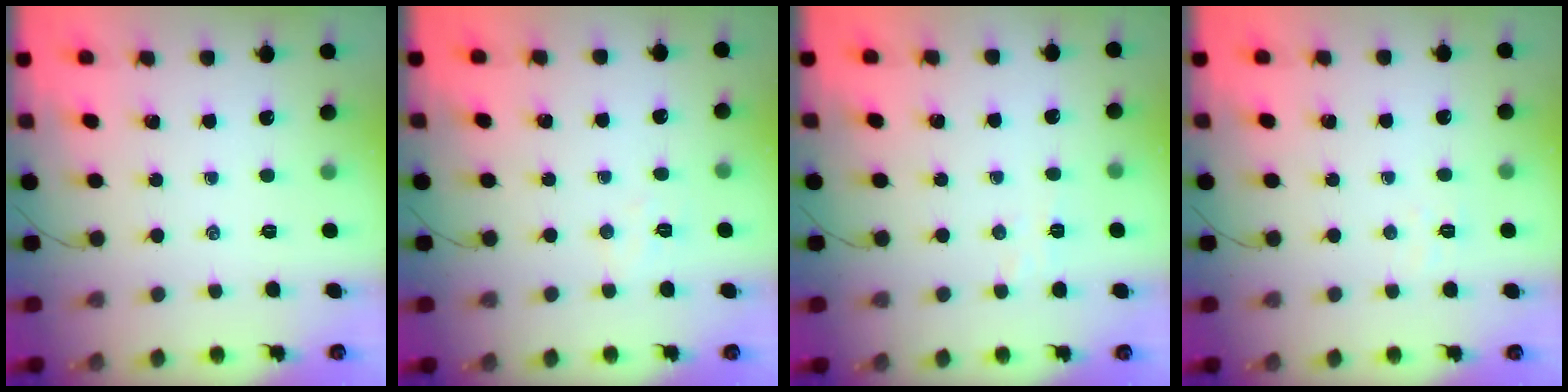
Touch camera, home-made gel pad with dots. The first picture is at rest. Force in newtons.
{"total": 4.7, "press": 4.6, "slide": 1.0}
{"total": 2.9, "press": 2.9, "slide": 0.7}
{"total": 3.6, "press": 3.5, "slide": 0.8}